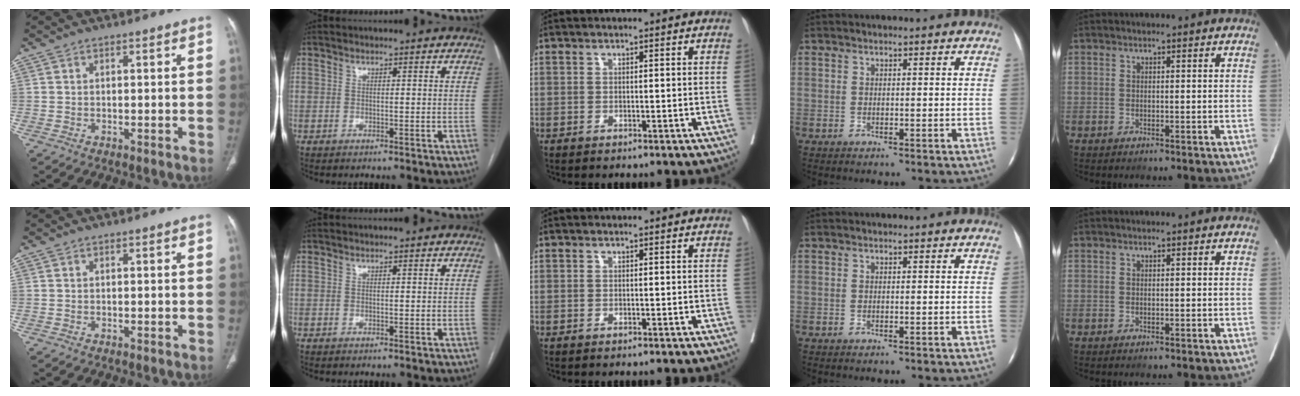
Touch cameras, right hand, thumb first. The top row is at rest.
{}